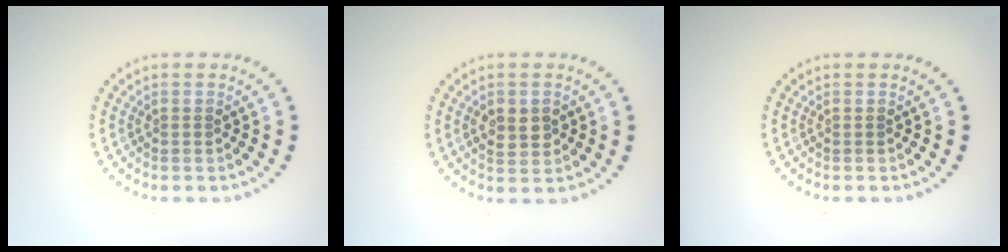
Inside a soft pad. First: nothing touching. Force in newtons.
{"total": 2.2, "press": 2.2, "slide": 0.0}
{"total": 0.0}